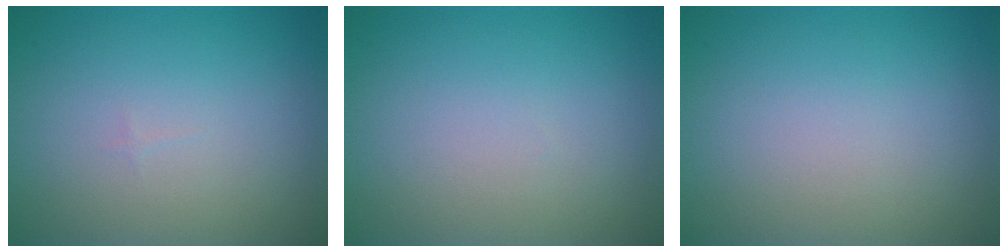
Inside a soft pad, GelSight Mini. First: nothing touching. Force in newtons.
{"total": 0.0}
{"total": 0.0}